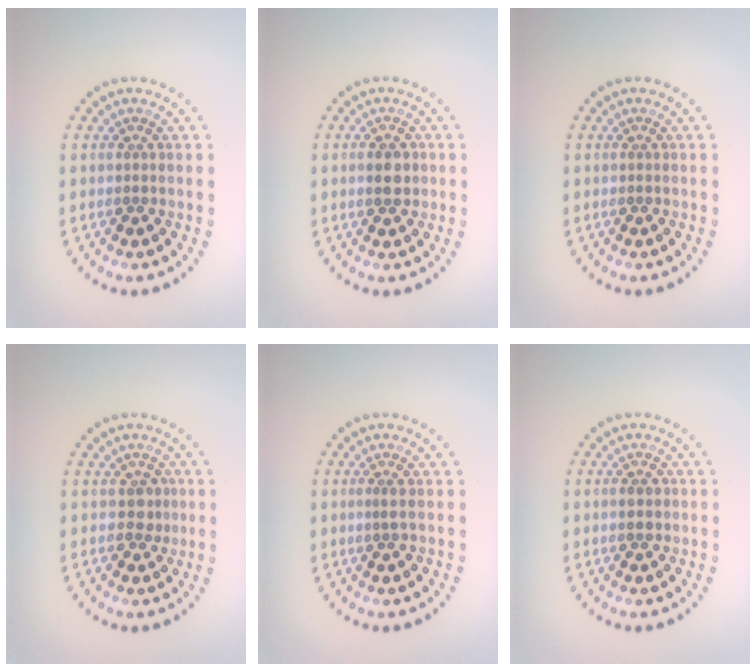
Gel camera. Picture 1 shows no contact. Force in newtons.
{"total": 2.4, "press": 2.4, "slide": 0.2}
{"total": 0.0}
{"total": 1.3, "press": 1.1, "slide": 0.5}
{"total": 0.6, "press": 0.4, "slide": 0.5}
{"total": 1.2, "press": 1.2, "slide": 0.2}